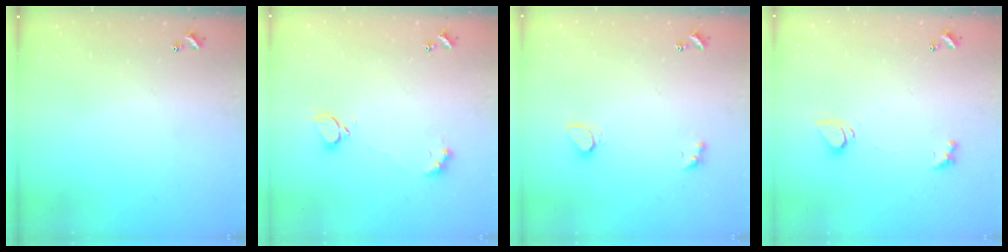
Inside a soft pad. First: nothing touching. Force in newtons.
{"total": 2.5, "press": 2.4, "slide": 0.5}
{"total": 2.1, "press": 2.0, "slide": 0.6}
{"total": 1.6, "press": 1.6, "slide": 0.2}